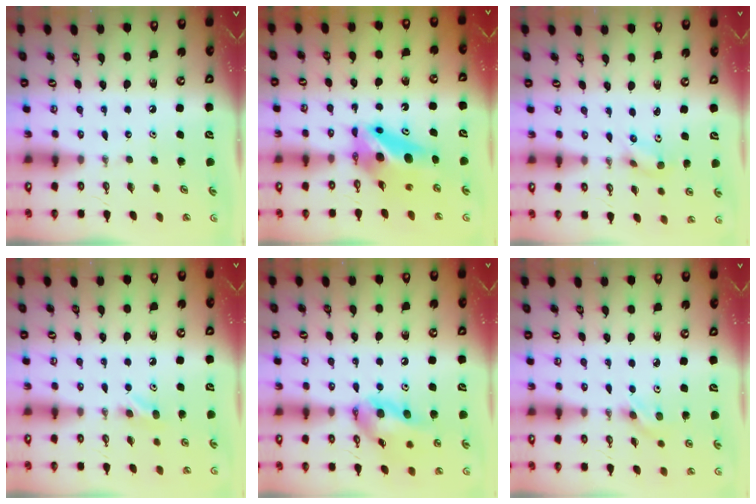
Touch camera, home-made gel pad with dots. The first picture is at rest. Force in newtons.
{"total": 7.9, "press": 7.9, "slide": 1.1}
{"total": 2.0, "press": 1.8, "slide": 0.9}
{"total": 5.4, "press": 5.3, "slide": 0.9}
{"total": 14.9, "press": 14.4, "slide": 3.8}
{"total": 2.8, "press": 2.4, "slide": 1.4}